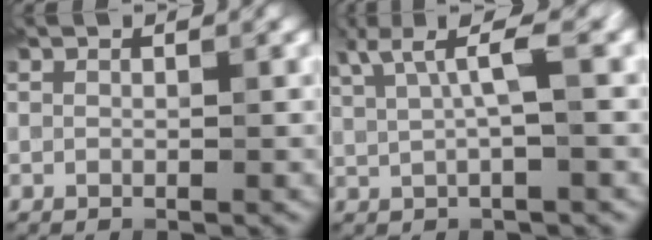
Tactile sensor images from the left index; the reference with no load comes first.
{"total": 4.7, "force": [1.7, 0.9, 4.3], "torque": [-0.076, 0.006, 0.030]}